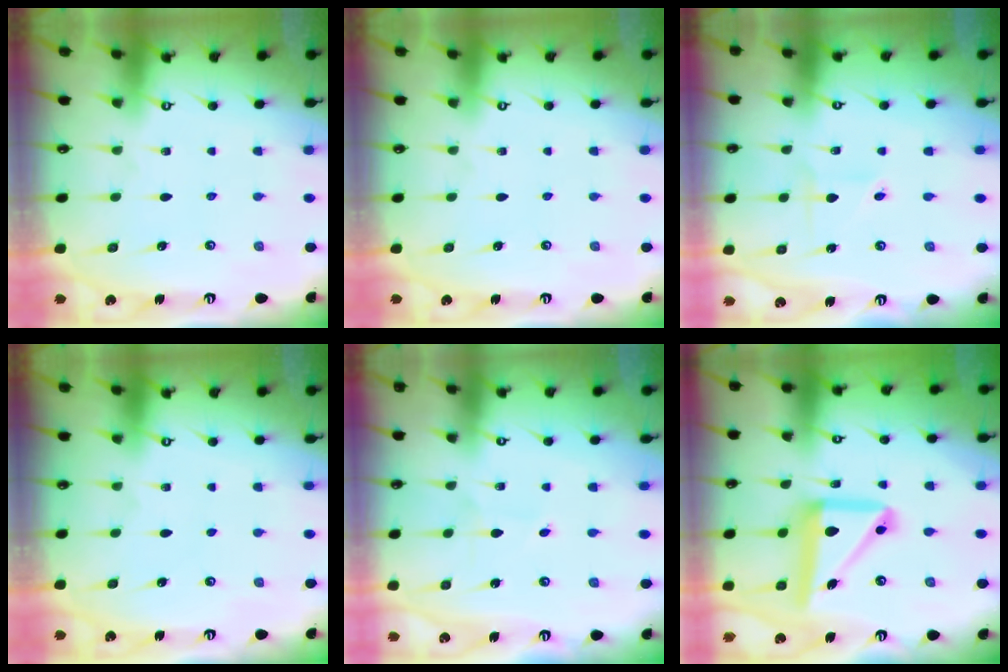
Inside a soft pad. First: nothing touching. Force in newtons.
{"total": 0.0}
{"total": 2.5, "press": 2.4, "slide": 0.6}
{"total": 0.0}
{"total": 2.0, "press": 2.0, "slide": 0.2}
{"total": 15.3, "press": 15.3, "slide": 1.5}